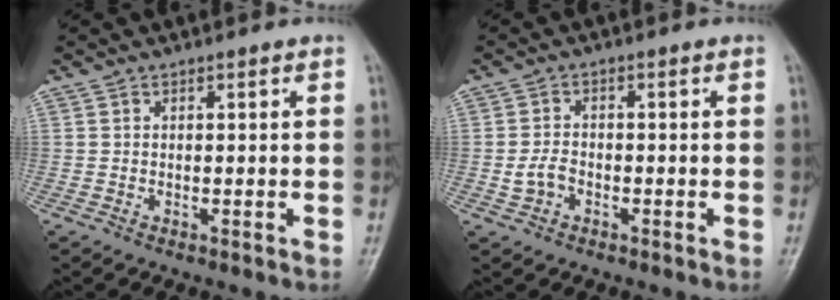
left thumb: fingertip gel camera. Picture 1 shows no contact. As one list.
[{"total": 3.4, "force": [-1.2, 2.4, 2.1], "torque": [-0.038, 0.014, -0.022]}]